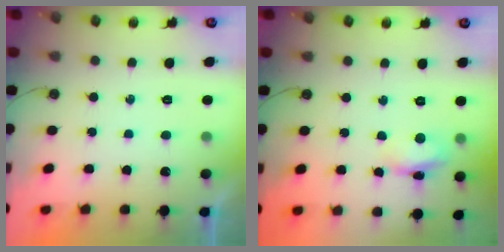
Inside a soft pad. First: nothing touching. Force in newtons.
{"total": 7.3, "press": 7.3, "slide": 0.5}